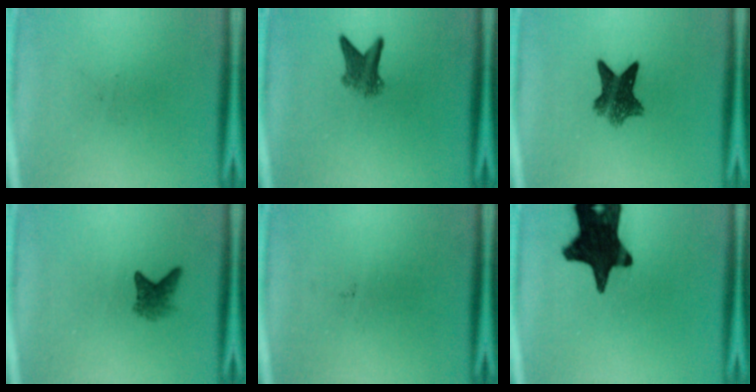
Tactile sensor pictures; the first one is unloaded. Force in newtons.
{"total": 4.3}
{"total": 7.6}
{"total": 2.7}
{"total": 0.0}
{"total": 19.2}